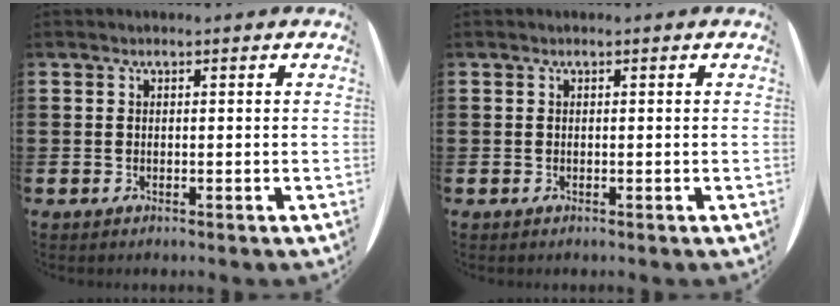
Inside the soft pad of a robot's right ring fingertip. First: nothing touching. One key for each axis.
{"total": 0.0}